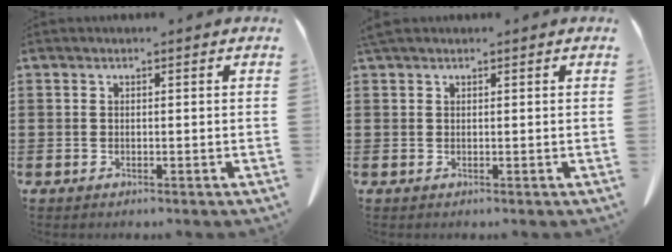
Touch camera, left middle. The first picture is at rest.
{"total": 0.9, "force": [0.7, 0.3, 0.4], "torque": [-0.012, 0.000, 0.014]}